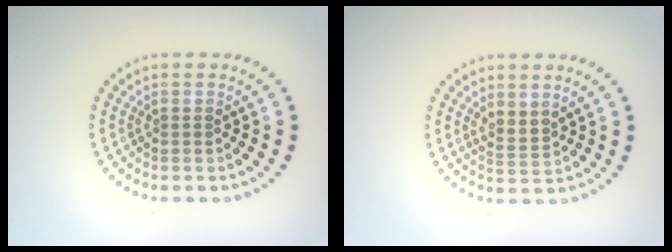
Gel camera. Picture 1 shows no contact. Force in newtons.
{"total": 1.7, "press": 1.3, "slide": 1.2}